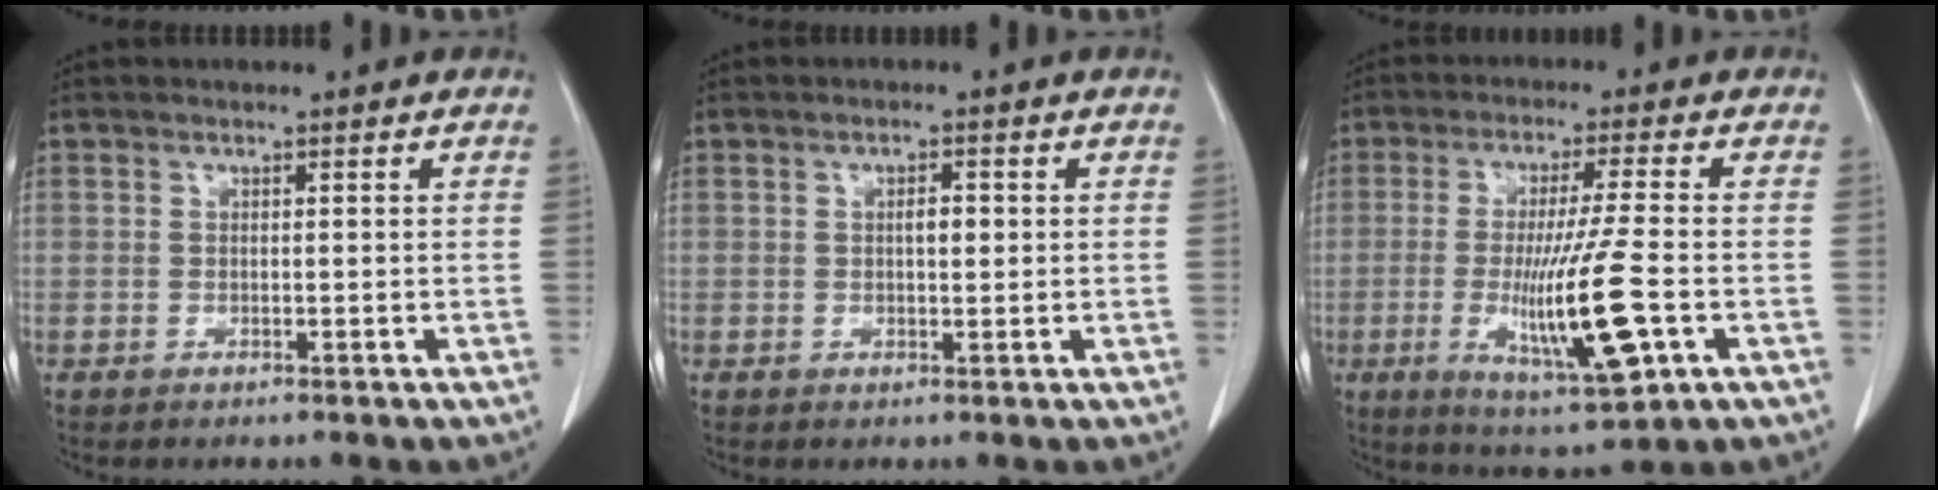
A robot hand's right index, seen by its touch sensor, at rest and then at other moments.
{"total": 2.0, "force": [0.3, 0.7, 1.9], "torque": [-0.032, 0.002, 0.005]}
{"total": 13.4, "force": [-3.3, 0.5, 13.0], "torque": [-0.237, -0.028, -0.051]}